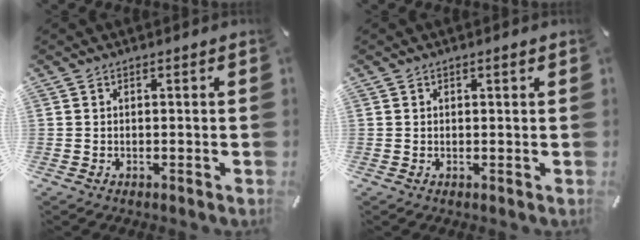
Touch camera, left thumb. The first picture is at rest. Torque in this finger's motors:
{"motor_torque": [0.18, 0.14, 0.00, -0.07, 0.06]}